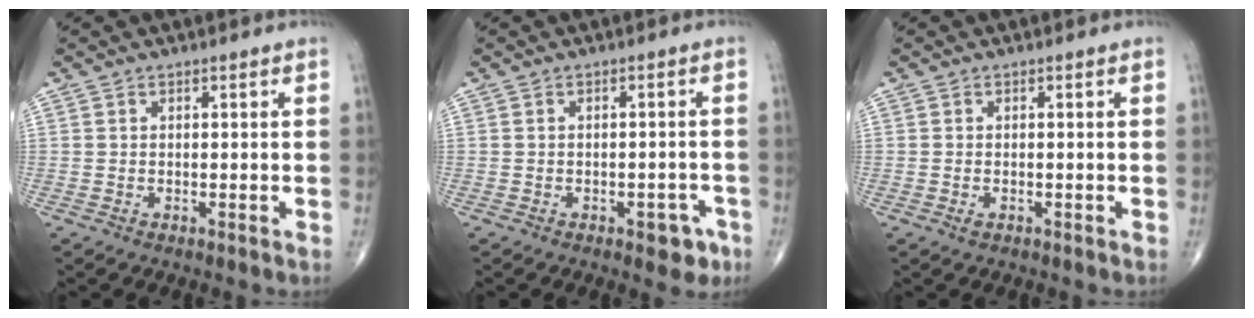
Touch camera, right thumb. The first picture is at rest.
{"total": 4.4, "force": [-2.4, 2.3, 2.9], "torque": [-0.013, 0.015, -0.027]}
{"total": 0.7, "force": [-0.3, 0.4, 0.5], "torque": [-0.010, -0.001, -0.005]}